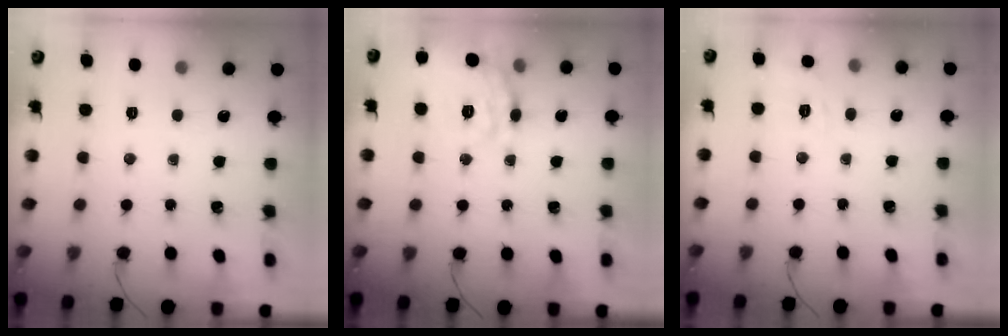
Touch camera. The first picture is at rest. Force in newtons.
{"total": 20.1, "press": 20.1, "slide": 0.4}
{"total": 7.7, "press": 7.4, "slide": 2.0}